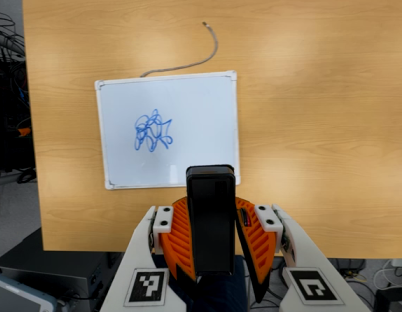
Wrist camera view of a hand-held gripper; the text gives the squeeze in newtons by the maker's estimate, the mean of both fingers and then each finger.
{"total": 8.5, "left": 7.7, "right": 9.3}